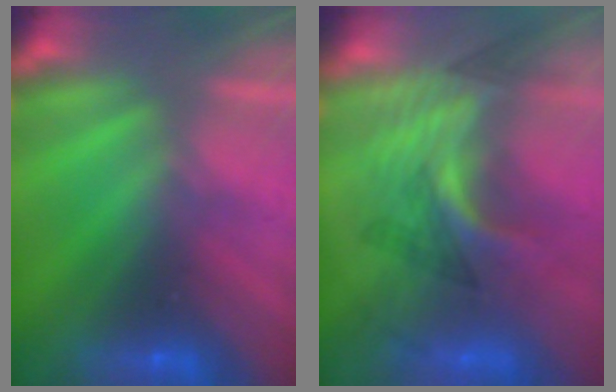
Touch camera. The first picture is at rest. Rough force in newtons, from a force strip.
{"total": 3.0}